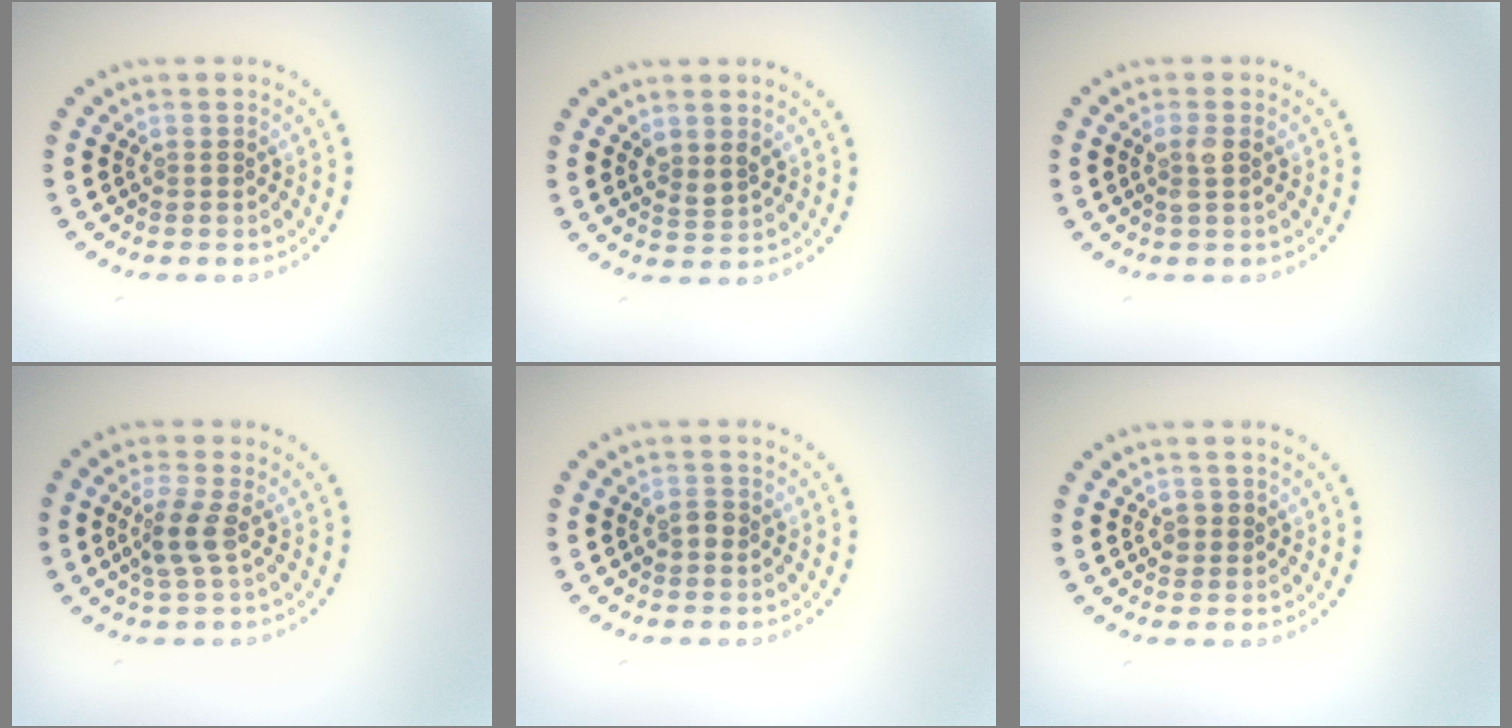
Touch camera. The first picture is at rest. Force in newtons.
{"total": 1.5, "press": 1.3, "slide": 0.8}
{"total": 1.5, "press": 1.4, "slide": 0.7}
{"total": 2.3, "press": 2.0, "slide": 1.1}
{"total": 0.8, "press": 0.8, "slide": 0.3}
{"total": 0.9, "press": 0.8, "slide": 0.3}